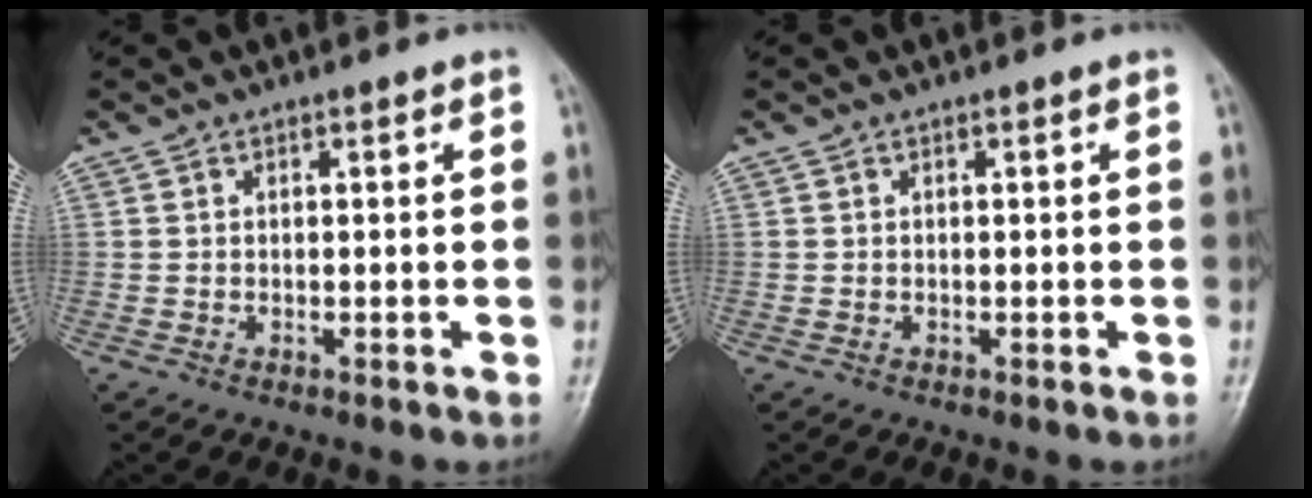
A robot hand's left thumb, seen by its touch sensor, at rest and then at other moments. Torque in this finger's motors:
{"motor_torque": [0.00, 0.00, -0.05, -0.04, 0.00]}